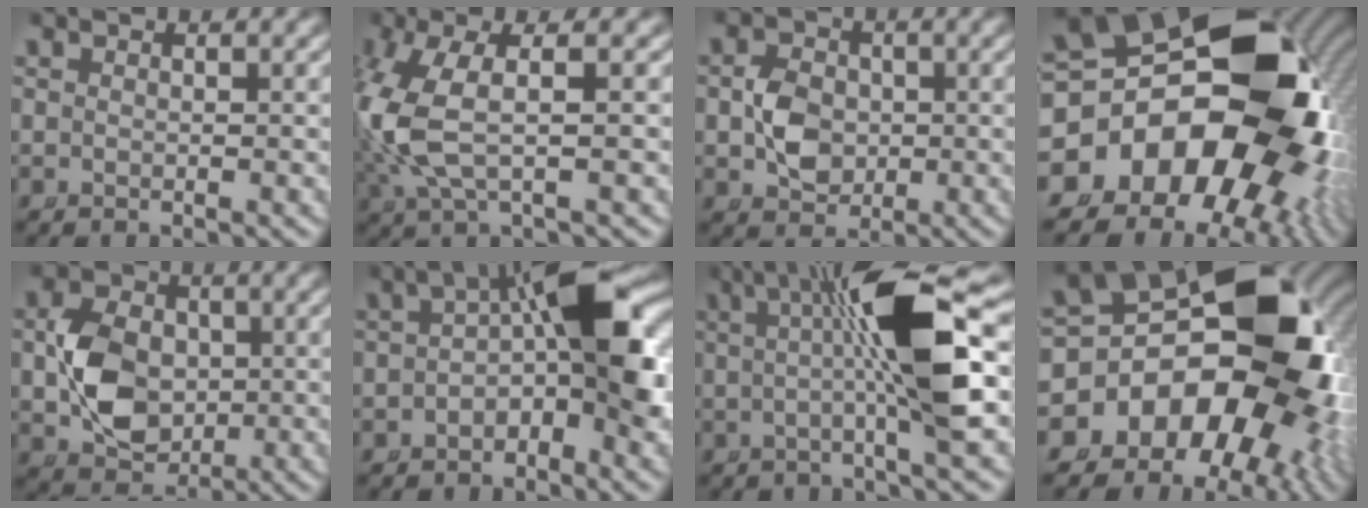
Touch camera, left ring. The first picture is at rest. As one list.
[{"total": 7.6, "force": [-0.1, 4.4, 6.1], "torque": [-0.161, -0.010, 0.009]}, {"total": 3.5, "force": [-0.5, 2.8, 2.1], "torque": [-0.031, -0.010, -0.003]}, {"total": 30.6, "force": [-1.7, 21.9, 21.3], "torque": [-0.366, -0.074, -0.015]}, {"total": 5.9, "force": [-0.4, 4.4, 3.9], "torque": [-0.062, -0.013, -0.004]}, {"total": 9.1, "force": [-0.4, 3.5, 8.4], "torque": [-0.127, 0.004, -0.002]}, {"total": 10.1, "force": [1.3, 1.8, 9.8], "torque": [-0.158, 0.017, 0.018]}, {"total": 26.8, "force": [-0.5, 19.2, 18.6], "torque": [-0.313, -0.064, 0.000]}]